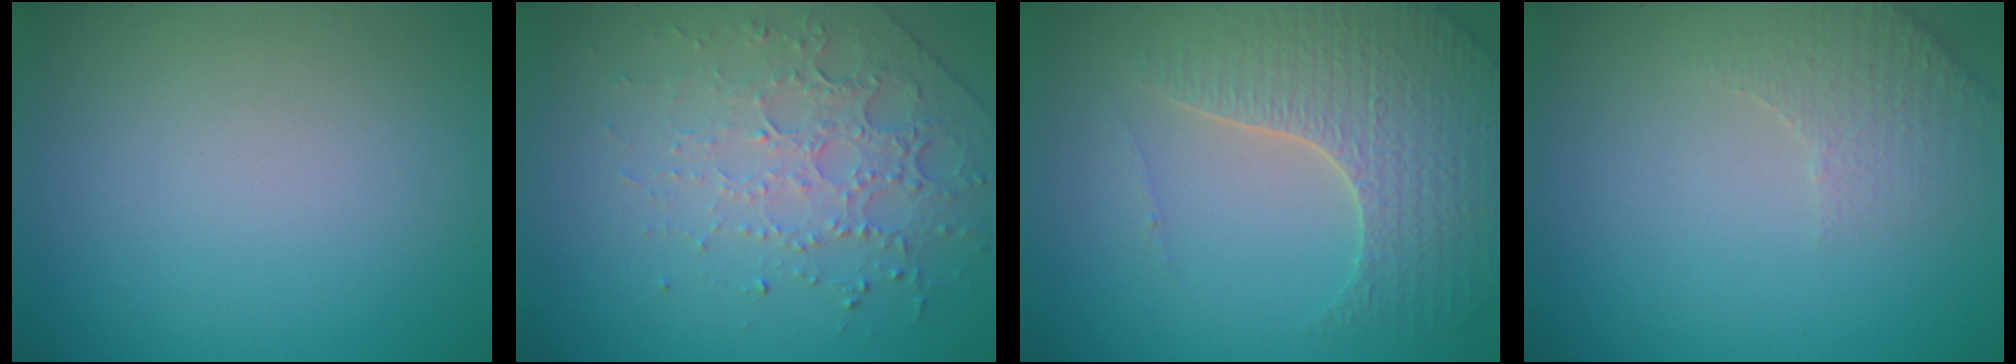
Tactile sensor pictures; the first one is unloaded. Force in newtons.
{"total": 4.5, "press": 3.2, "slide": 3.3}
{"total": 5.0, "press": 4.5, "slide": 2.3}
{"total": 2.3, "press": 2.3, "slide": 0.6}